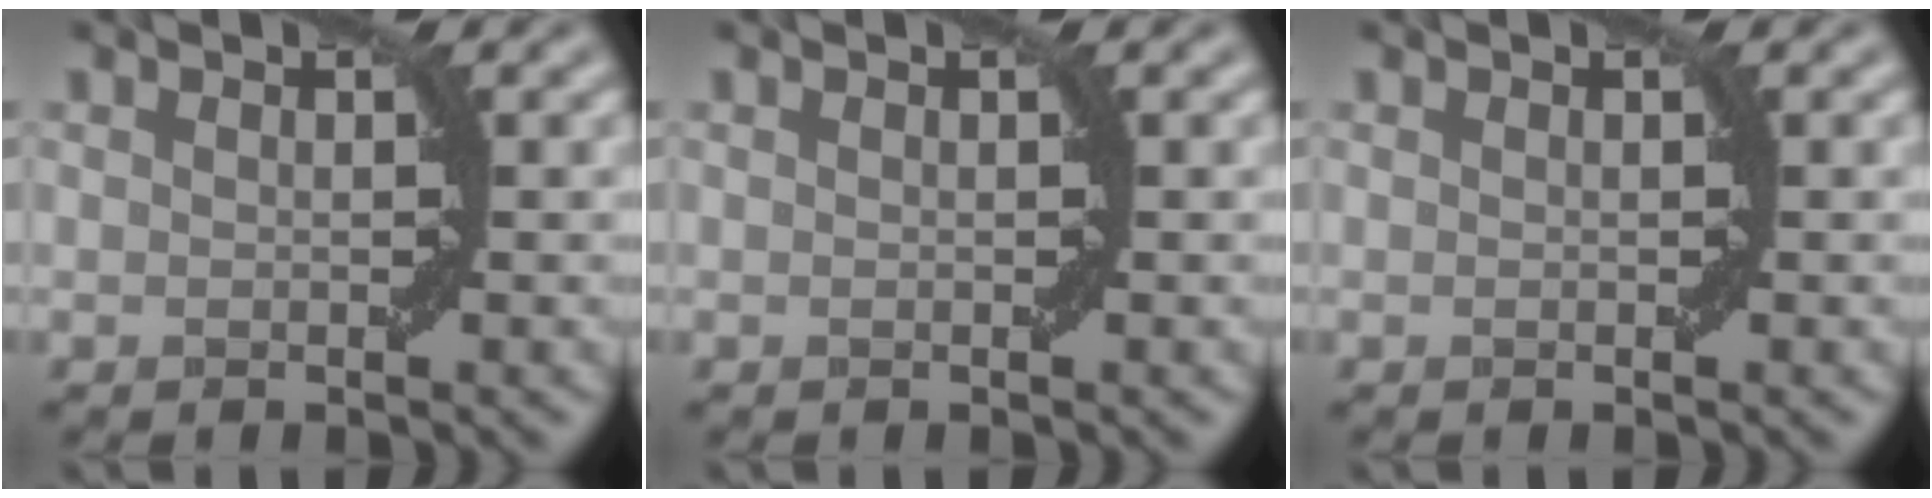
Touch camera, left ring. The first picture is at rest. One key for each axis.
{"total": 0.0}
{"total": 0.0}